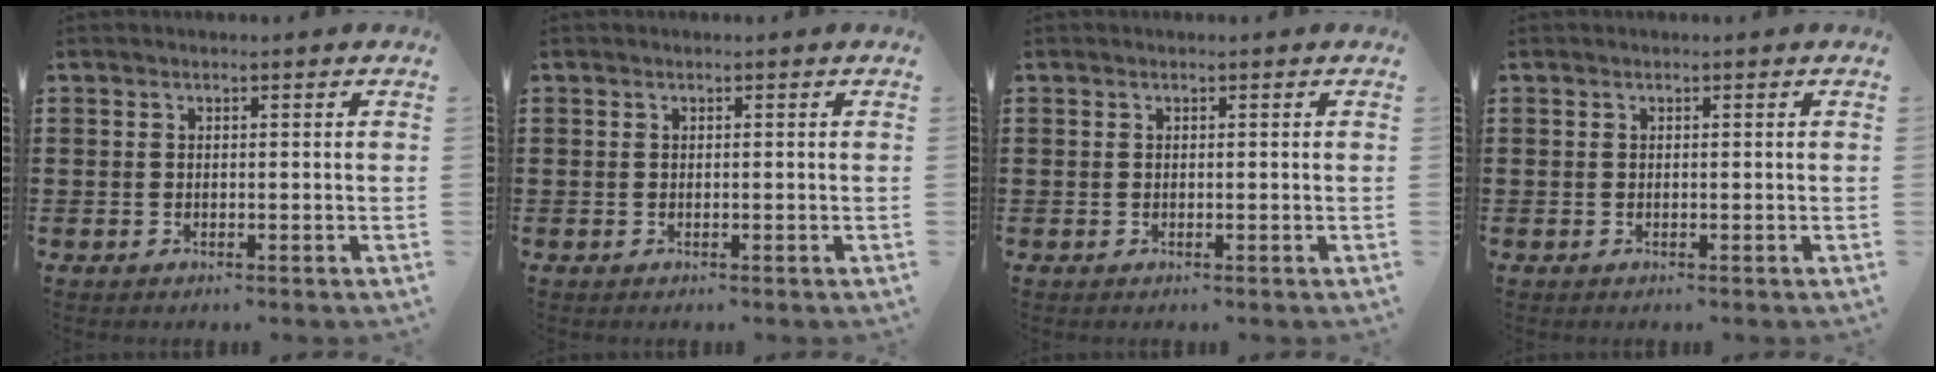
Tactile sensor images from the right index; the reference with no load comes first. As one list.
[{"total": 0.0}, {"total": 0.0}, {"total": 0.0}]